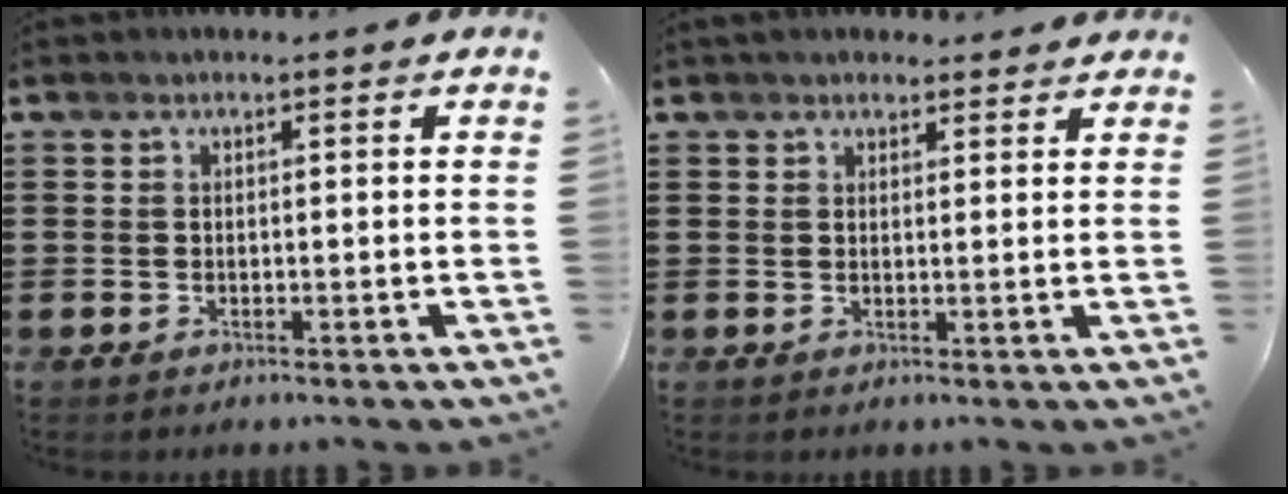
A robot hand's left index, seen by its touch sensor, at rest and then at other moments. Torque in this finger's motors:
{"motor_torque": [1.23, -0.91, 0.63, 0.07]}